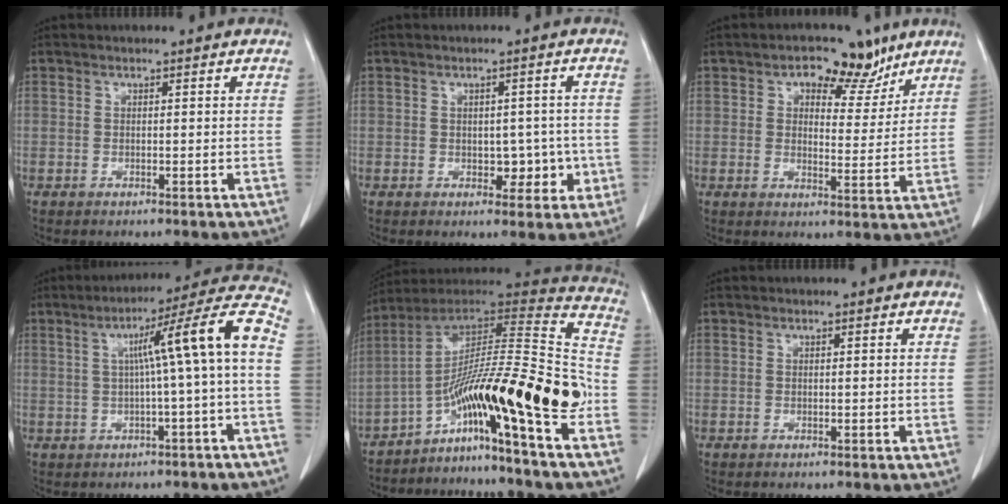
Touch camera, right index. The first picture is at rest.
{"total": 4.1, "force": [-0.7, 2.9, 2.8], "torque": [-0.021, 0.011, 0.000]}
{"total": 7.7, "force": [4.9, 4.3, 4.1], "torque": [-0.042, 0.011, 0.071]}
{"total": 11.2, "force": [0.0, -0.9, 11.2], "torque": [-0.151, 0.033, -0.001]}
{"total": 20.3, "force": [-9.1, -0.1, 18.1], "torque": [-0.277, 0.027, -0.150]}
{"total": 0.0}